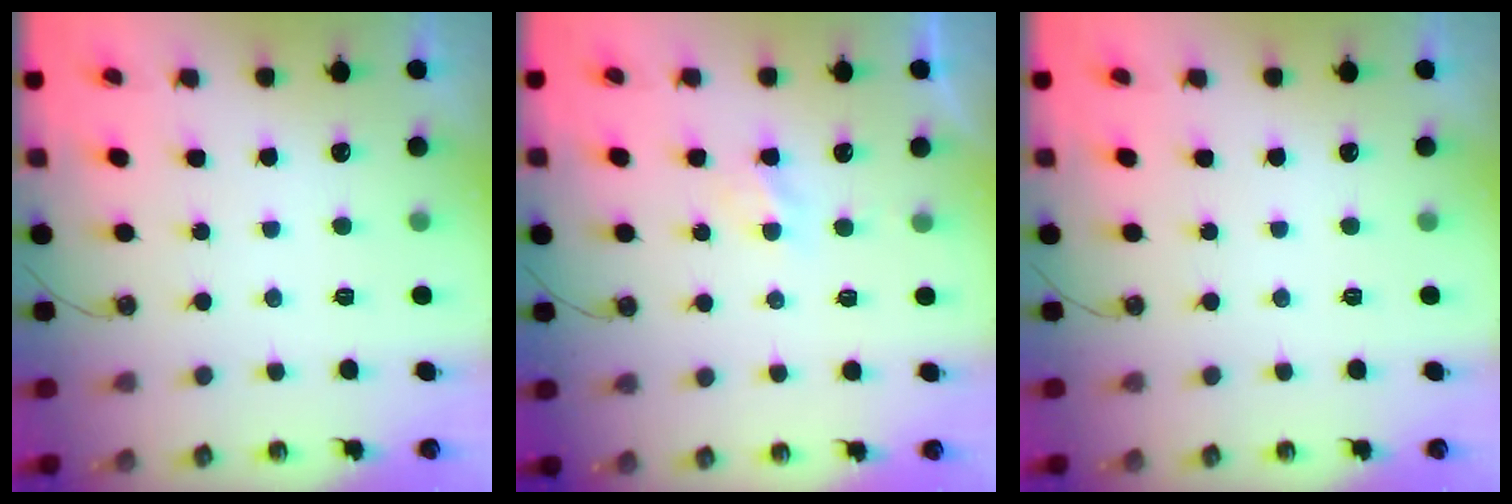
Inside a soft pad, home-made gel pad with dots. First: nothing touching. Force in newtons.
{"total": 2.8, "press": 2.8, "slide": 0.2}
{"total": 0.0}